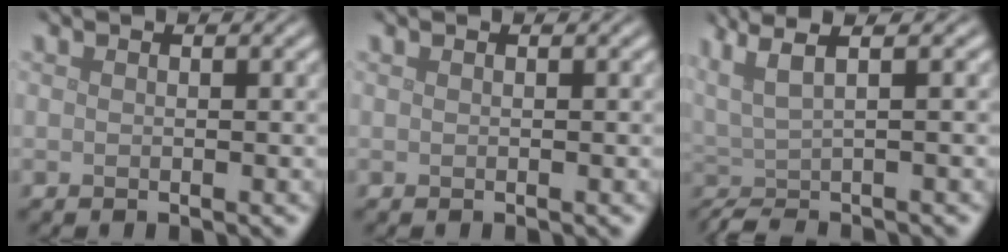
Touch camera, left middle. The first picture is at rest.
{"total": 0.0}
{"total": 4.9, "force": [0.9, 1.1, 4.7], "torque": [-0.077, 0.009, 0.012]}